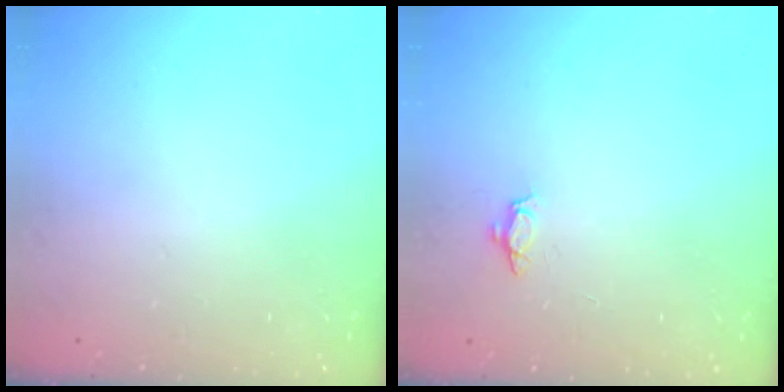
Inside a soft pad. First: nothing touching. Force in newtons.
{"total": 3.6, "press": 3.6, "slide": 0.4}